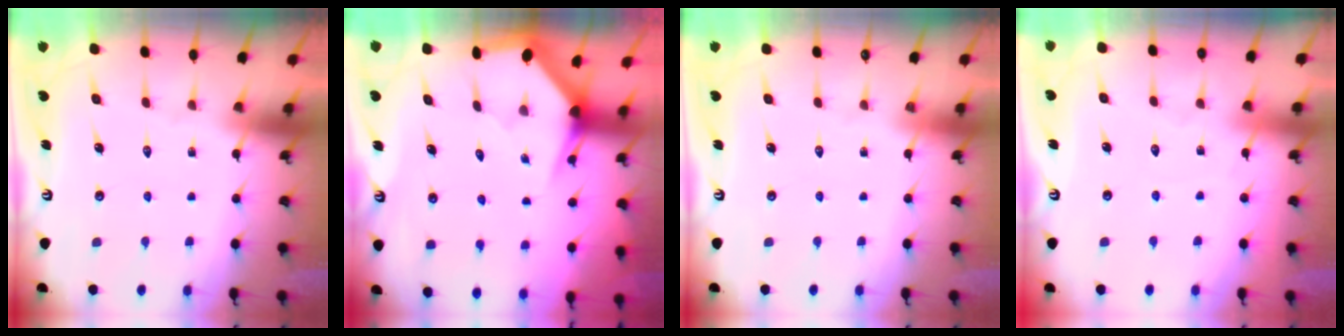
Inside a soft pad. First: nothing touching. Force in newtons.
{"total": 3.0, "press": 3.0, "slide": 0.0}
{"total": 0.0}
{"total": 2.9, "press": 2.9, "slide": 0.4}